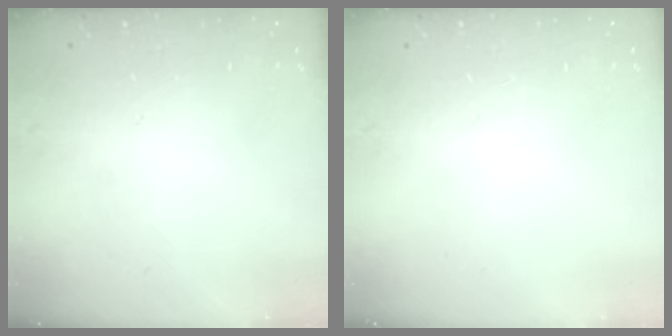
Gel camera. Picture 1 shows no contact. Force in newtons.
{"total": 0.0}